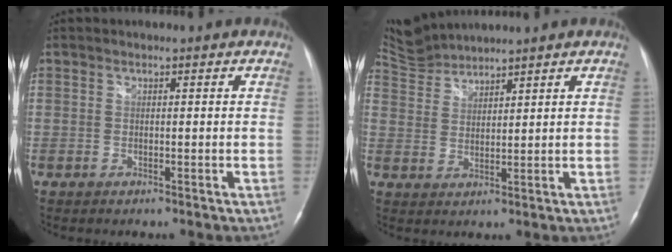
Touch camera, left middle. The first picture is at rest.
{"total": 5.7, "force": [5.7, -0.2, -0.3], "torque": [-0.008, 0.013, 0.122]}